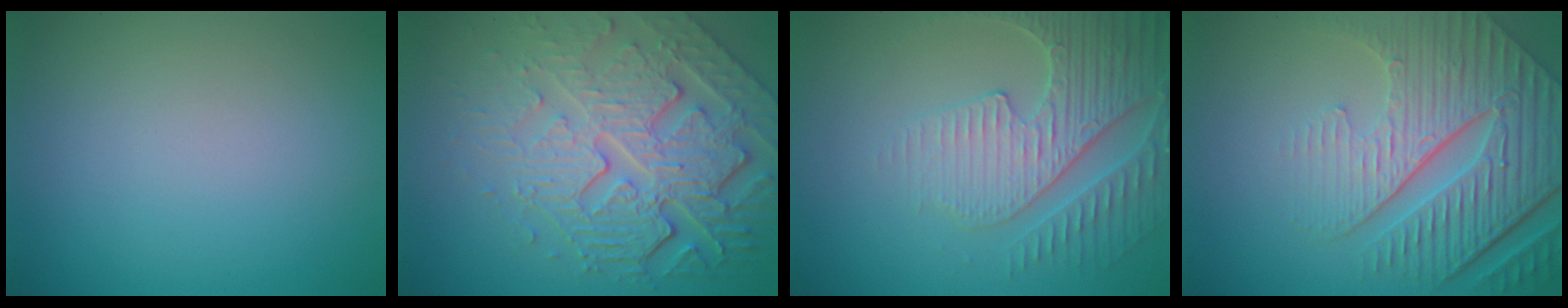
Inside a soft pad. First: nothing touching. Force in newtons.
{"total": 8.2, "press": 5.8, "slide": 5.7}
{"total": 4.7, "press": 4.4, "slide": 1.5}
{"total": 9.1, "press": 6.2, "slide": 6.6}